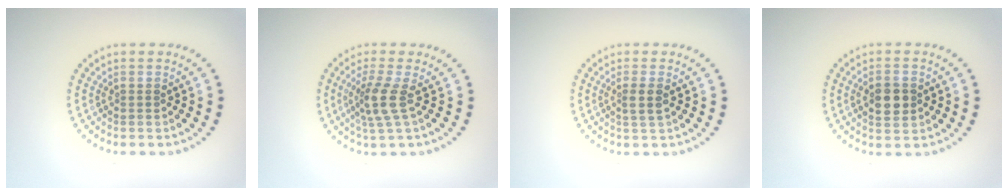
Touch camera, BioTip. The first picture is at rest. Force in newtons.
{"total": 2.8, "press": 2.2, "slide": 1.8}
{"total": 1.6, "press": 1.4, "slide": 0.7}
{"total": 3.3, "press": 3.3, "slide": 0.1}